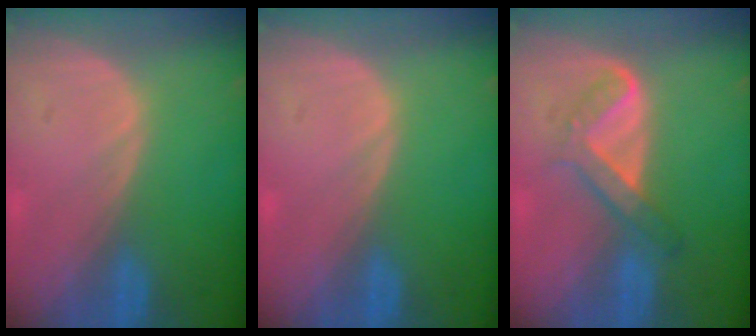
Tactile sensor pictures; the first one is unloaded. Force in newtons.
{"total": 0.0}
{"total": 4.9, "press": 4.8, "slide": 1.0}